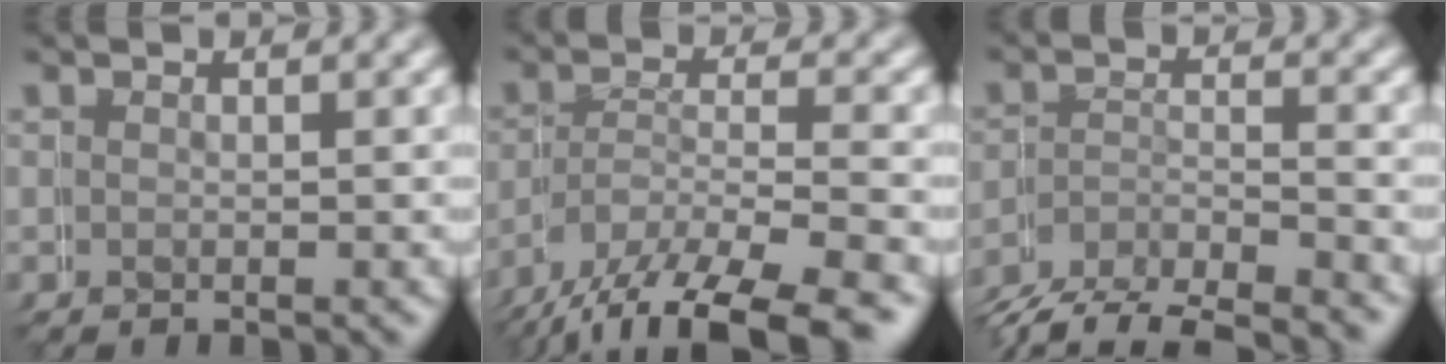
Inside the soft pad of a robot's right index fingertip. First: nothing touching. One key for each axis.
{"total": 6.4, "fx": -4.2, "fy": 3.1, "fz": 3.5, "tx": -0.079, "ty": -0.022, "tz": -0.051}
{"total": 4.7, "fx": -3.5, "fy": 3.1, "fz": 0.8, "tx": -0.017, "ty": -0.004, "tz": -0.067}